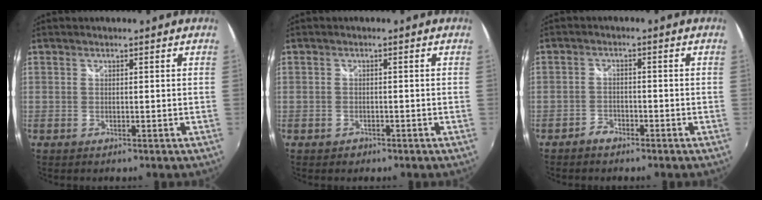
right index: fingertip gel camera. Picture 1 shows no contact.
{"total": 1.8, "force": [-1.1, 1.4, 0.4], "torque": [-0.011, -0.002, -0.015]}
{"total": 2.5, "force": [-2.1, 1.2, 0.4], "torque": [-0.016, 0.004, -0.040]}